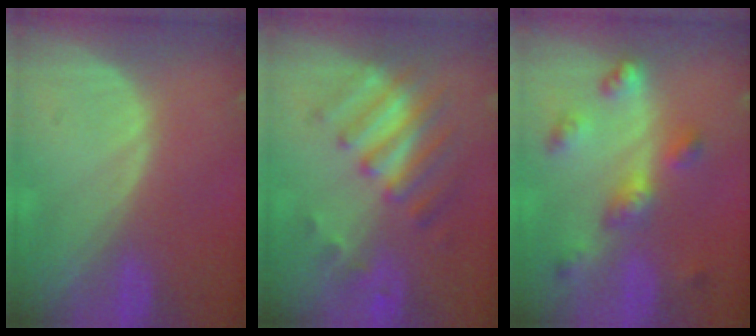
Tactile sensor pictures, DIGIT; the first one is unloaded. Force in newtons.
{"total": 7.9, "press": 7.0, "slide": 3.7}
{"total": 6.5, "press": 5.9, "slide": 2.7}